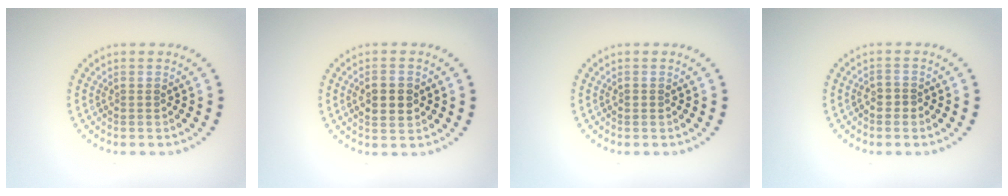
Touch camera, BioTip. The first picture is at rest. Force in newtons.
{"total": 3.2, "press": 3.2, "slide": 0.0}
{"total": 0.5, "press": 0.5, "slide": 0.1}
{"total": 1.3, "press": 1.2, "slide": 0.5}